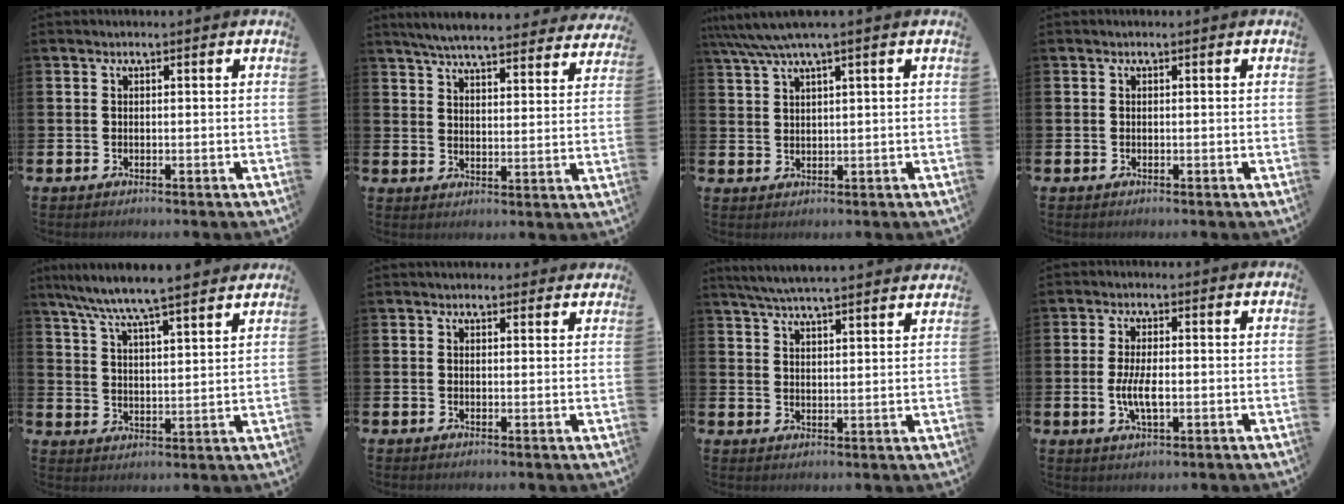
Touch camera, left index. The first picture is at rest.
{"total": 6.1, "force": [5.9, 0.5, 1.6], "torque": [-0.041, -0.039, 0.101]}
{"total": 4.5, "force": [3.4, 0.1, 3.0], "torque": [-0.067, -0.001, 0.062]}
{"total": 0.0}
{"total": 7.6, "force": [7.3, 0.0, 2.2], "torque": [-0.073, -0.044, 0.129]}
{"total": 1.7, "force": [1.5, 0.6, 0.2], "torque": [0.006, -0.002, 0.026]}
{"total": 5.7, "force": [5.6, -0.2, 1.2], "torque": [-0.043, -0.026, 0.101]}
{"total": 4.4, "force": [-0.6, 1.7, 4.0], "torque": [-0.078, 0.001, -0.013]}